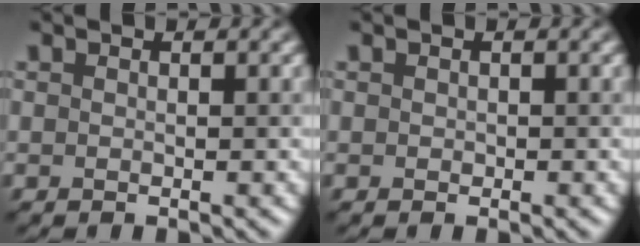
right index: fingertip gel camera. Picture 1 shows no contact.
{"total": 0.6, "force": [0.0, -0.1, -0.6], "torque": [0.002, -0.003, 0.003]}